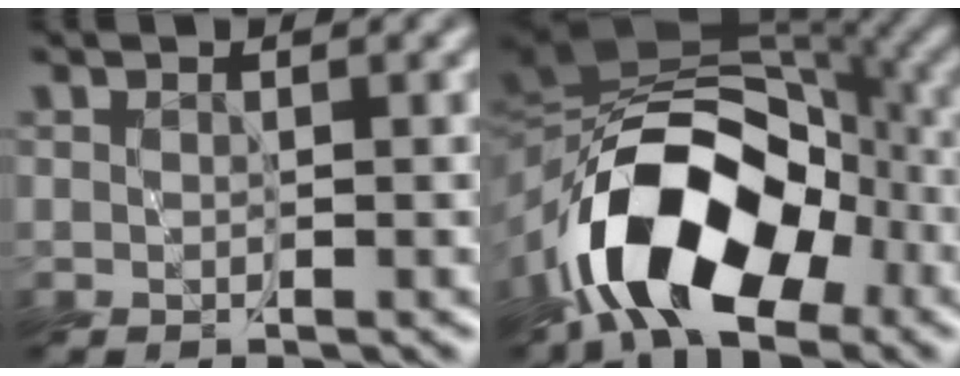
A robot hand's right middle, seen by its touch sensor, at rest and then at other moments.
{"total": 14.4, "force": [-6.8, 7.8, 10.1], "torque": [-0.152, -0.003, -0.132]}